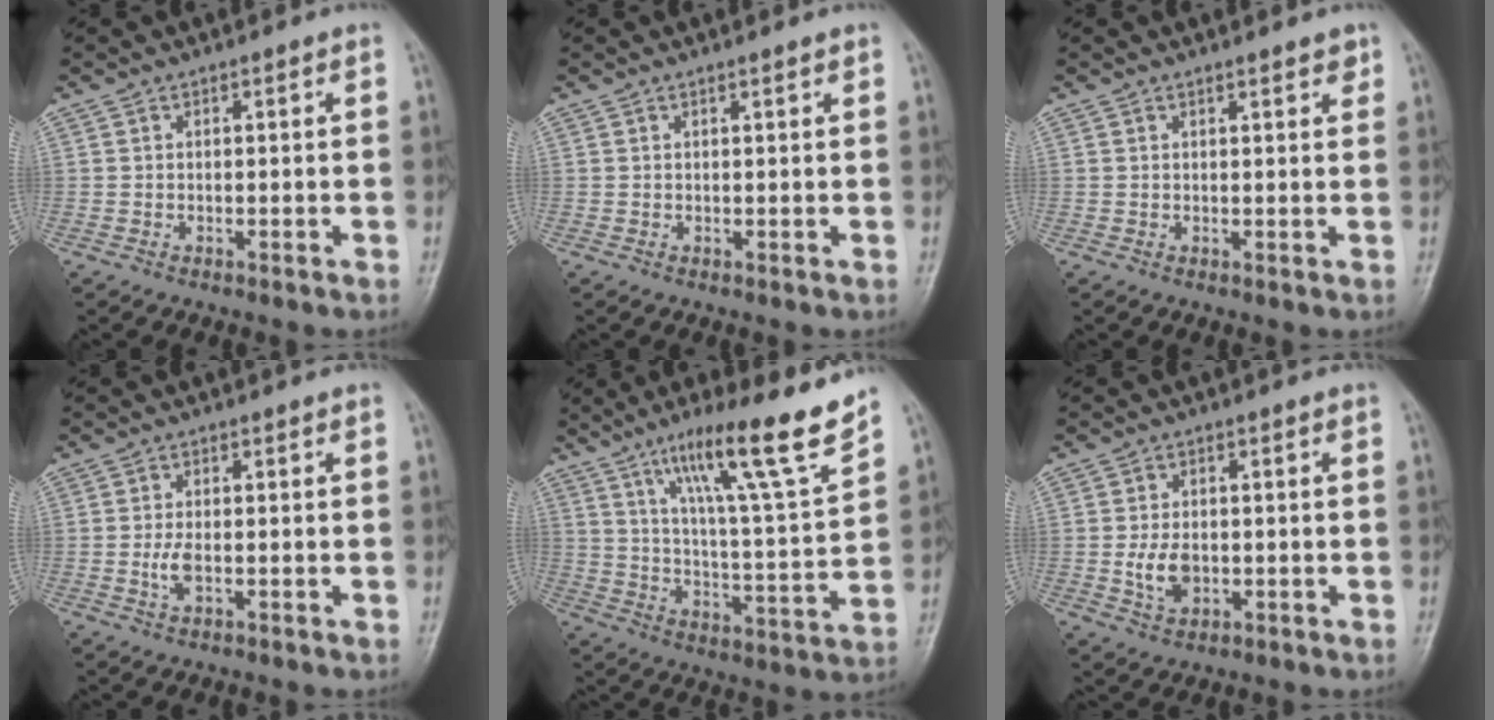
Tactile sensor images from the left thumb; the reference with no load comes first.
{"total": 0.8, "force": [0.6, 0.0, 0.5], "torque": [-0.008, -0.002, 0.009]}
{"total": 2.2, "force": [1.6, 0.6, 1.3], "torque": [-0.011, -0.006, 0.019]}
{"total": 2.9, "force": [-0.6, 1.2, 2.6], "torque": [-0.059, 0.001, -0.010]}
{"total": 18.1, "force": [12.5, 0.8, 13.1], "torque": [-0.191, -0.067, 0.201]}
{"total": 5.2, "force": [-0.7, 3.4, 3.8], "torque": [-0.064, -0.001, -0.006]}